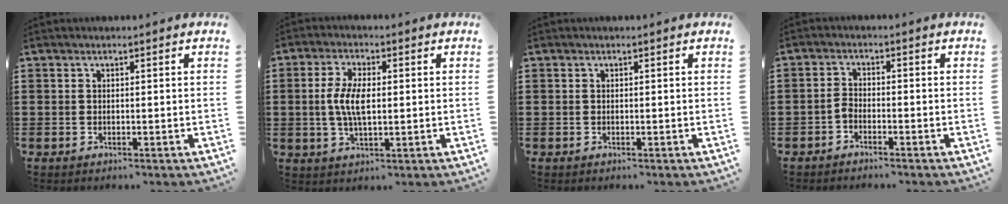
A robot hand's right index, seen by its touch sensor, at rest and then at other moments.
{"total": 6.2, "force": [0.1, 2.6, 5.6], "torque": [-0.127, 0.001, -0.006]}
{"total": 0.0}
{"total": 1.8, "force": [-1.5, 0.7, 0.7], "torque": [-0.020, 0.007, -0.030]}